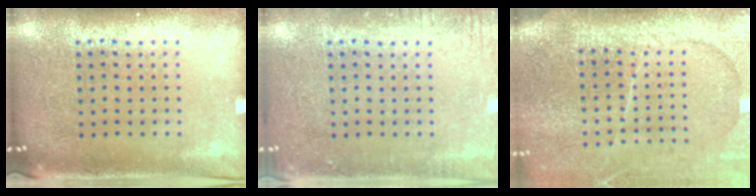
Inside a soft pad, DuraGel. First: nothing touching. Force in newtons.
{"total": 1.8, "press": 1.8, "slide": 0.2}
{"total": 4.2, "press": 3.4, "slide": 2.4}